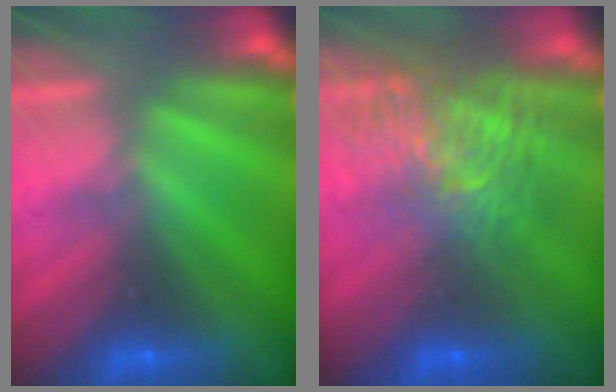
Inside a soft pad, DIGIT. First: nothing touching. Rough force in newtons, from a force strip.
{"total": 7.7}